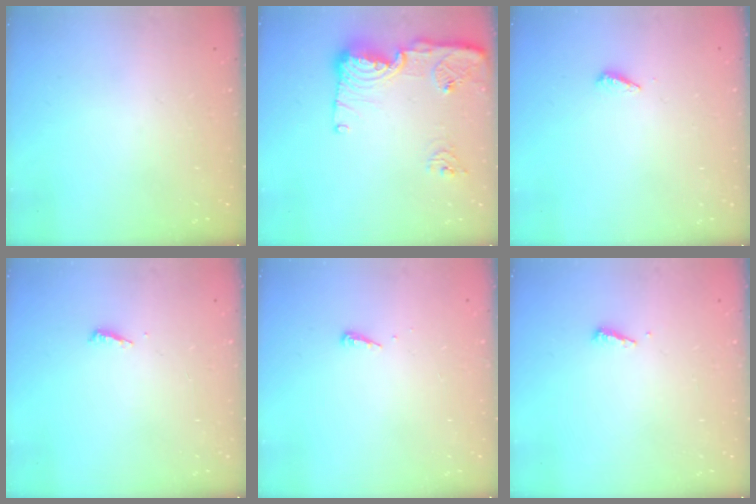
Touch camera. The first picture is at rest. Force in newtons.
{"total": 14.8, "press": 14.7, "slide": 1.5}
{"total": 2.9, "press": 2.9, "slide": 0.3}
{"total": 3.6, "press": 3.6, "slide": 0.4}
{"total": 3.9, "press": 3.9, "slide": 0.5}
{"total": 4.0, "press": 4.0, "slide": 0.4}